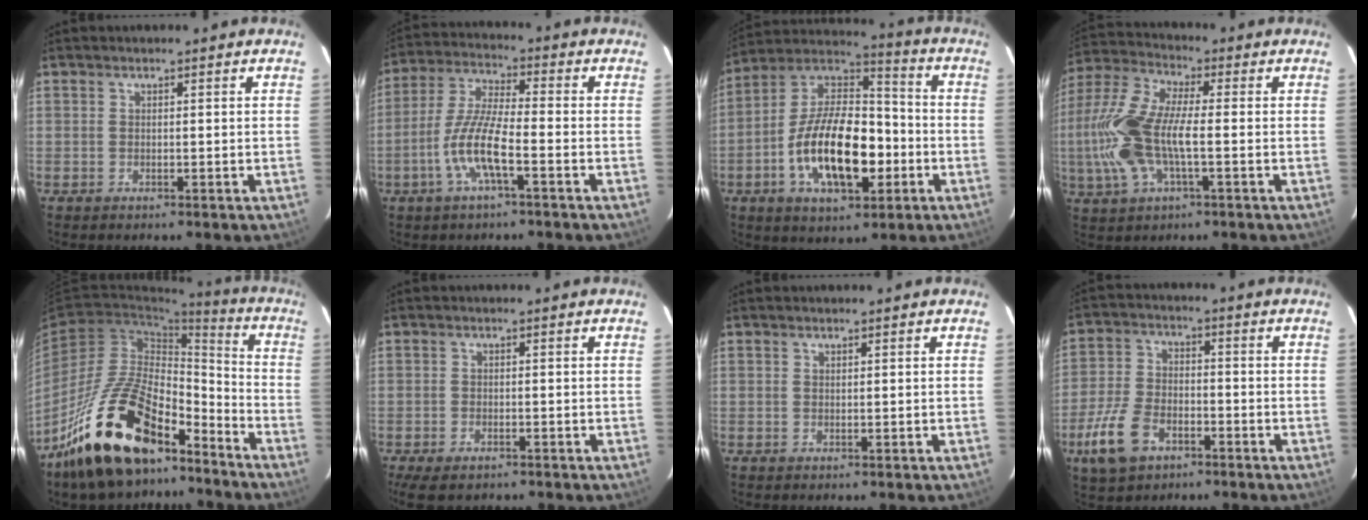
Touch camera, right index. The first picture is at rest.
{"total": 9.9, "force": [-4.0, 1.7, 8.9], "torque": [-0.192, -0.002, -0.078]}
{"total": 20.0, "force": [-5.7, 9.9, 16.4], "torque": [-0.312, 0.007, -0.095]}
{"total": 15.8, "force": [-2.1, 6.2, 14.4], "torque": [-0.313, 0.005, -0.046]}
{"total": 22.6, "force": [-16.0, 9.6, 12.7], "torque": [-0.235, 0.014, -0.270]}
{"total": 5.6, "force": [-4.0, 2.6, 3.0], "torque": [-0.076, -0.023, -0.067]}
{"total": 0.0}
{"total": 10.9, "force": [-5.7, 6.6, 6.5], "torque": [-0.159, -0.003, -0.104]}